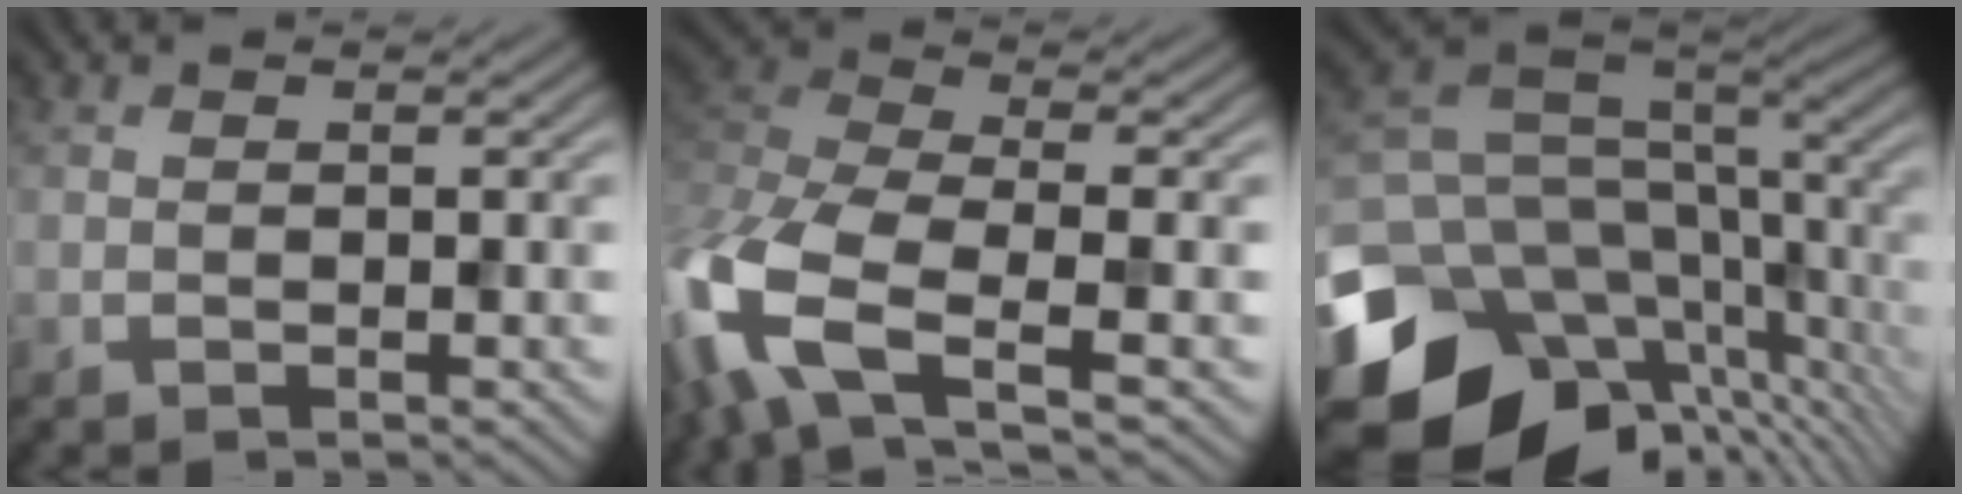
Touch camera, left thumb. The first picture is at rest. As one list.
[{"total": 12.0, "force": [-5.3, 5.2, 9.4], "torque": [-0.236, -0.012, -0.122]}, {"total": 16.5, "force": [-5.6, 11.7, 10.2], "torque": [-0.247, -0.048, -0.068]}]